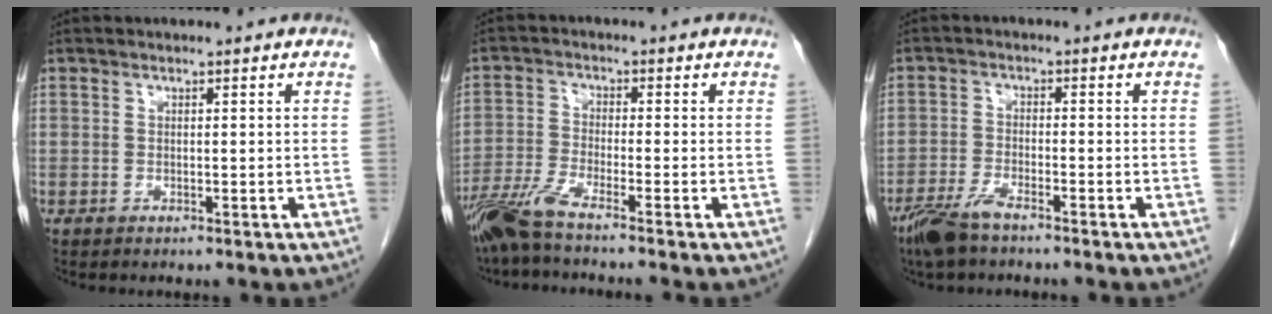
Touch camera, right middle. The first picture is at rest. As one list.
[{"total": 5.9, "force": [-4.9, -0.9, 3.1], "torque": [-0.069, -0.024, -0.104]}, {"total": 5.3, "force": [-4.1, 1.0, 3.2], "torque": [-0.073, -0.009, -0.080]}]